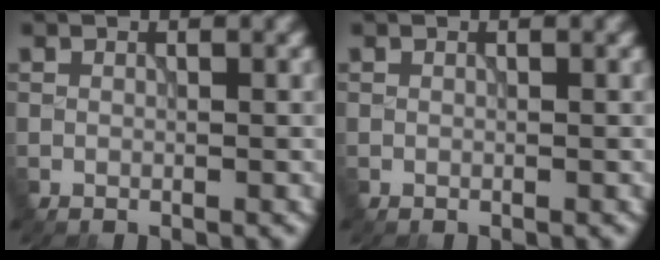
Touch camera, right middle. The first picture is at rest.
{"total": 0.0}